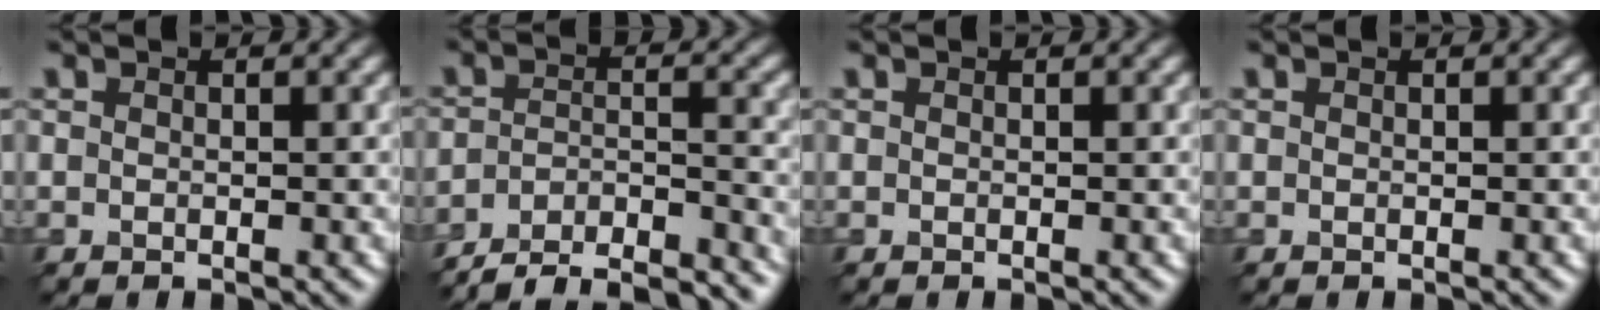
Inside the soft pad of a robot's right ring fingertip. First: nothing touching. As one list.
[{"total": 11.4, "force": [-10.4, 2.7, 3.8], "torque": [-0.050, -0.020, -0.147]}, {"total": 0.0}, {"total": 0.0}]